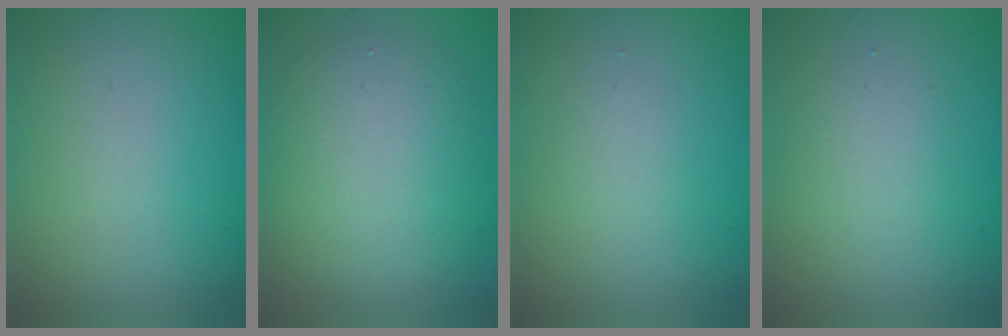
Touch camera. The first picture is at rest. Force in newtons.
{"total": 5.5, "press": 5.5, "slide": 0.2}
{"total": 1.2, "press": 1.2, "slide": 0.0}
{"total": 1.8, "press": 1.8, "slide": 0.1}